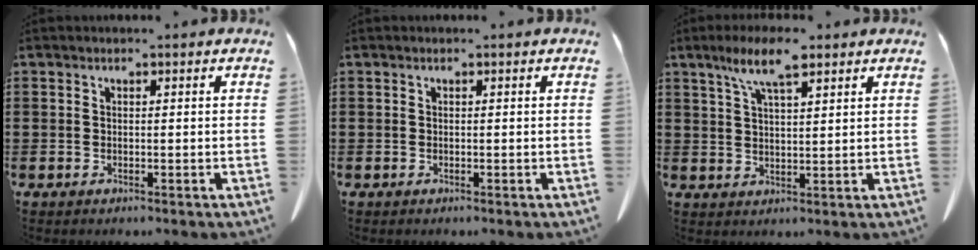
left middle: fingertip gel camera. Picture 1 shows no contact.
{"total": 0.0}
{"total": 7.5, "force": [4.9, 1.6, 5.5], "torque": [-0.118, 0.000, 0.086]}